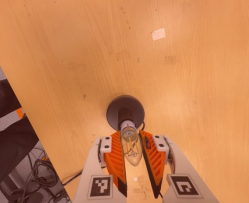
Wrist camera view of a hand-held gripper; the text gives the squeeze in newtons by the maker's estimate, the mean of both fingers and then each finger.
{"total": 12.8, "left": 13.4, "right": 12.3}